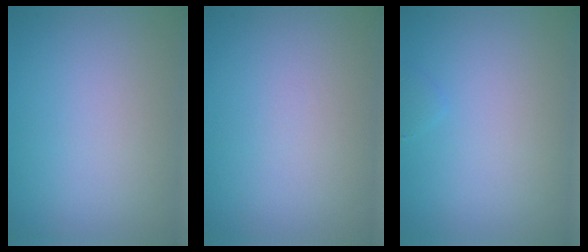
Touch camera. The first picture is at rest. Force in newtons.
{"total": 0.0}
{"total": 0.5, "press": 0.5, "slide": 0.0}